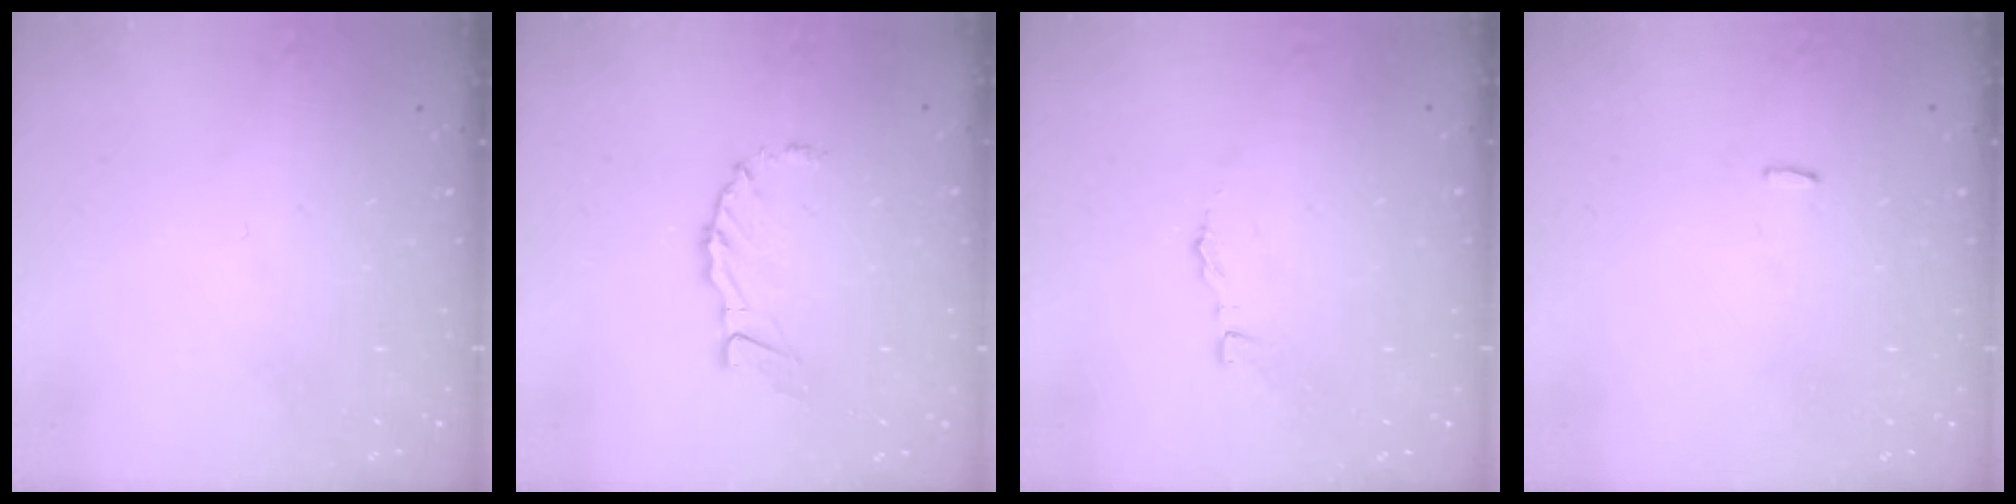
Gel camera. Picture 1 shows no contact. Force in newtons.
{"total": 4.8, "press": 4.8, "slide": 0.3}
{"total": 1.7, "press": 1.7, "slide": 0.1}
{"total": 2.2, "press": 2.1, "slide": 0.4}